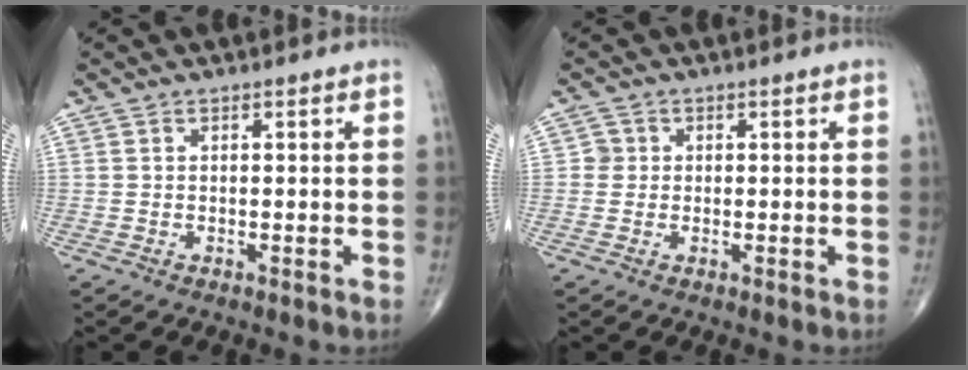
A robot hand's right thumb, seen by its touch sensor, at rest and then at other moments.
{"total": 1.6, "force": [0.1, 1.6, 0.2], "torque": [0.007, 0.005, -0.001]}